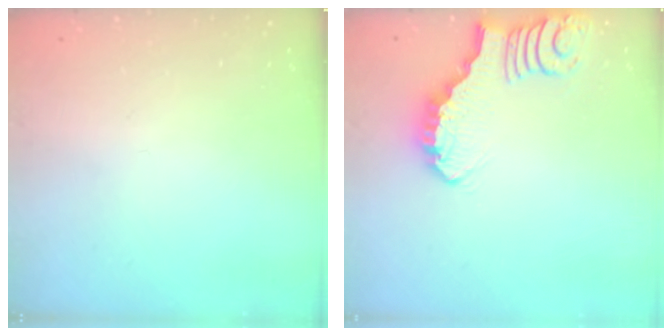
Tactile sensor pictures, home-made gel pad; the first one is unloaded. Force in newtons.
{"total": 2.4, "press": 2.4, "slide": 0.3}